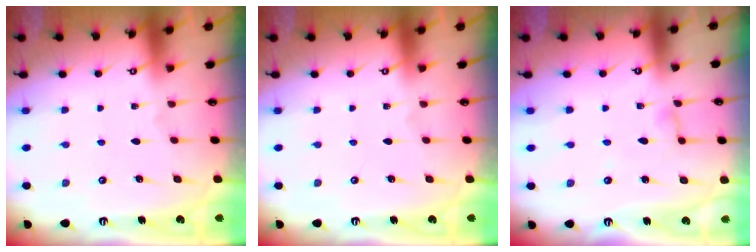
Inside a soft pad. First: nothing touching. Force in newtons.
{"total": 0.0}
{"total": 3.5, "press": 3.5, "slide": 0.3}